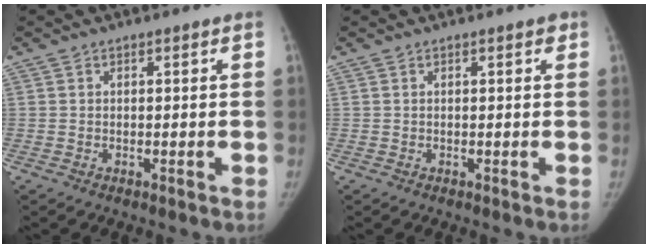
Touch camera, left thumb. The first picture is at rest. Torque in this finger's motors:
{"motor_torque": [0.23, 0.05, -0.03, -0.06, 0.06]}